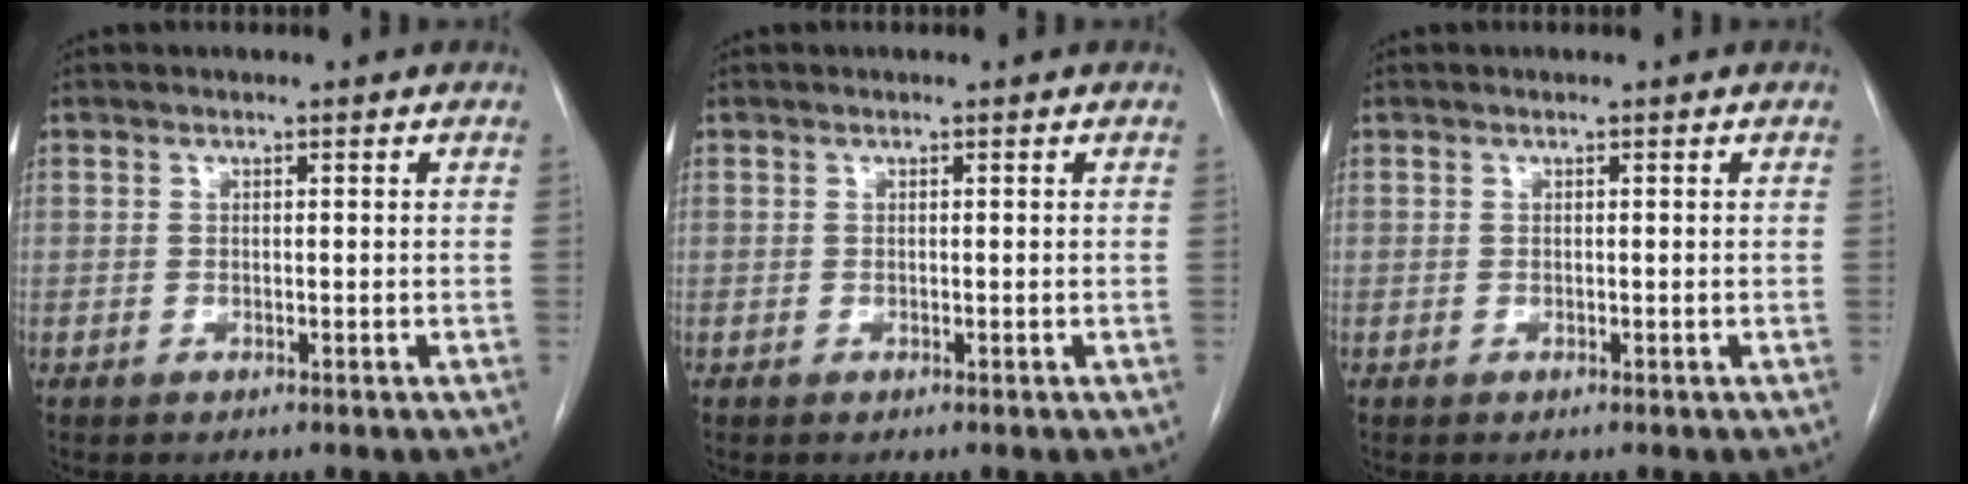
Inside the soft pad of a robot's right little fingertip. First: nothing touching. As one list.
[{"total": 0.0}, {"total": 0.0}]